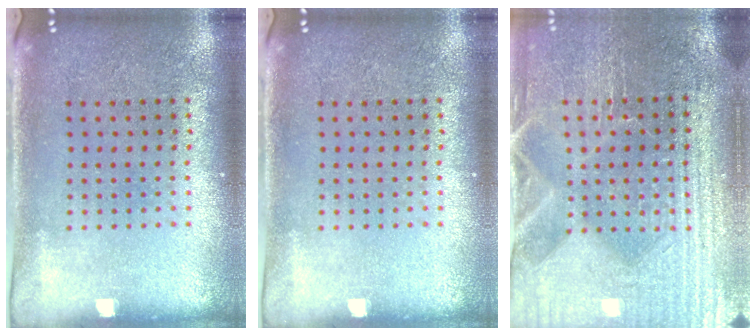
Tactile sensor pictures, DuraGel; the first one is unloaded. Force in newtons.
{"total": 0.0}
{"total": 4.1, "press": 3.9, "slide": 1.4}